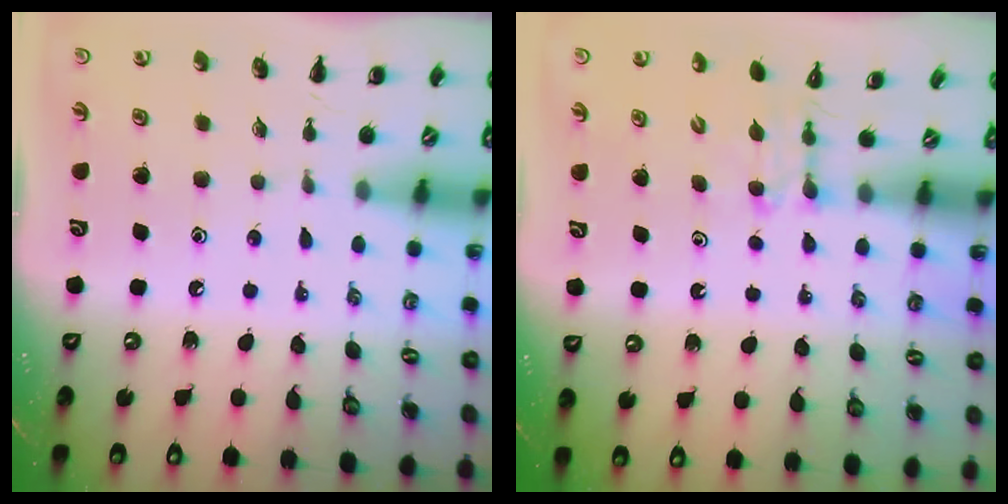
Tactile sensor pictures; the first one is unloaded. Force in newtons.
{"total": 2.6, "press": 2.4, "slide": 1.0}